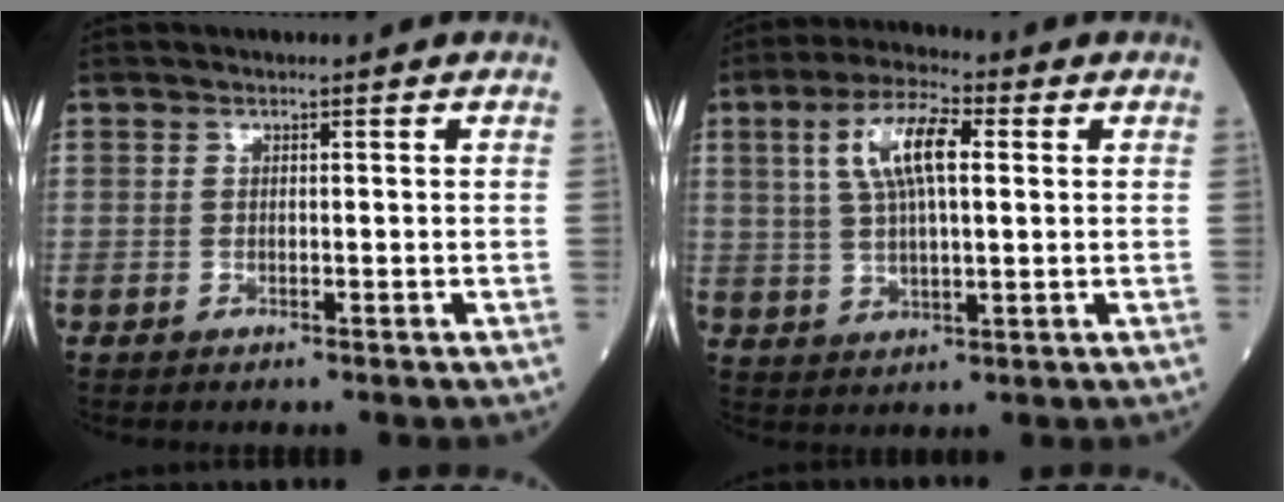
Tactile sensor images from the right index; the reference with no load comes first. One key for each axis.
{"total": 9.5, "fx": 2.8, "fy": 2.8, "fz": 8.7, "tx": -0.173, "ty": 0.017, "tz": 0.051}